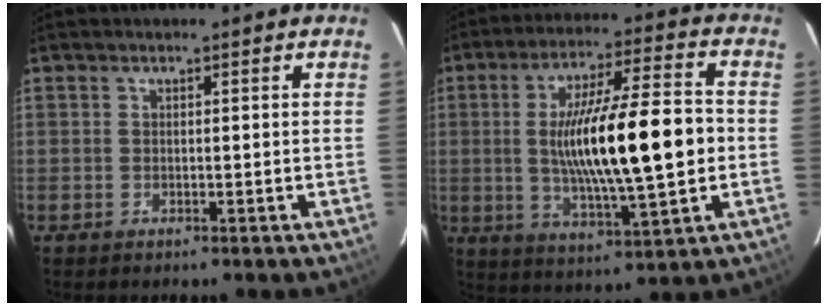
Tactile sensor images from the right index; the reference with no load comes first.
{"total": 19.0, "force": [-0.9, 3.5, 18.7], "torque": [-0.319, 0.000, -0.006]}